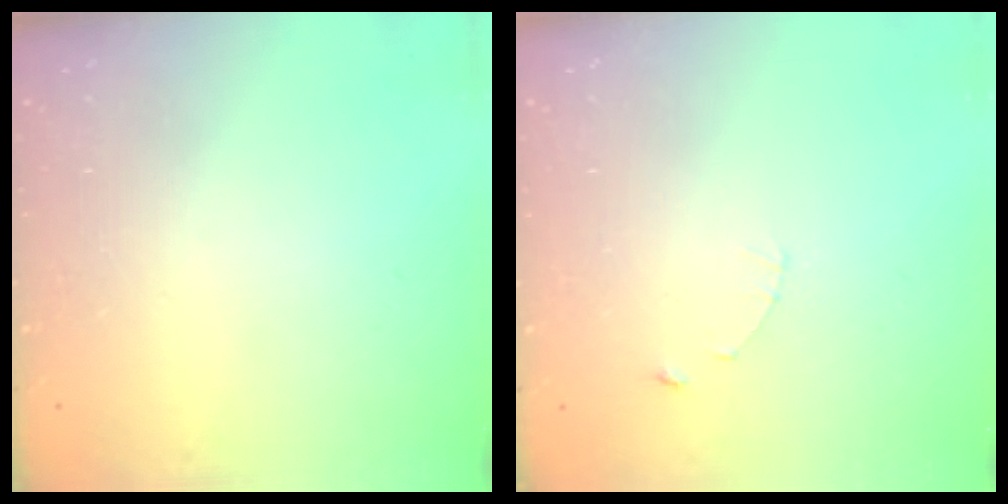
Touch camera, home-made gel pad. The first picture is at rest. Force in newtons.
{"total": 1.0, "press": 1.0, "slide": 0.2}